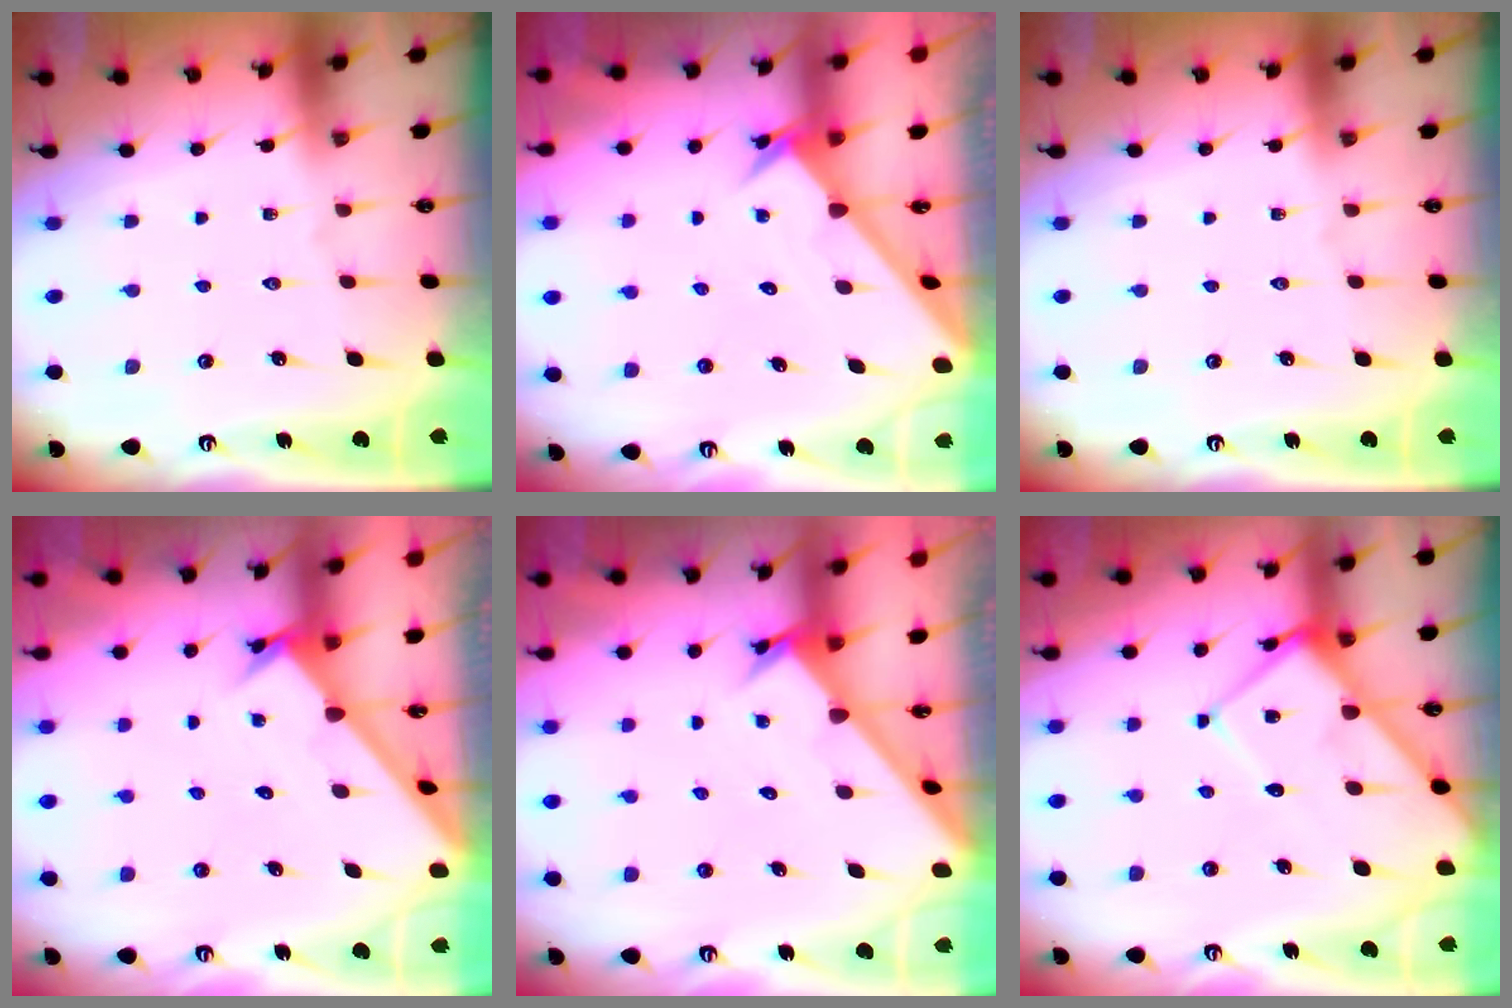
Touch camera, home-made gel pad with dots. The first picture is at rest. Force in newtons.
{"total": 2.5, "press": 2.5, "slide": 0.2}
{"total": 0.0}
{"total": 1.7, "press": 1.7, "slide": 0.1}
{"total": 2.4, "press": 2.4, "slide": 0.1}
{"total": 10.4, "press": 10.3, "slide": 1.1}